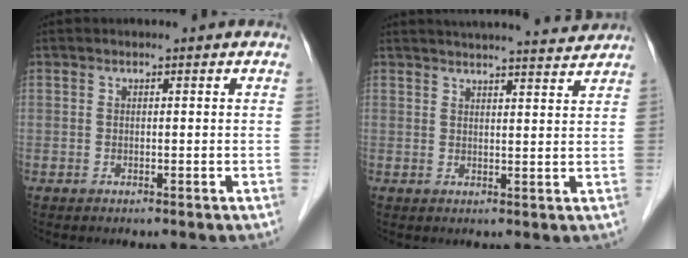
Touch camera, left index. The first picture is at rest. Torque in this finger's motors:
{"motor_torque": [0.36, -0.57, 0.08, -0.01]}